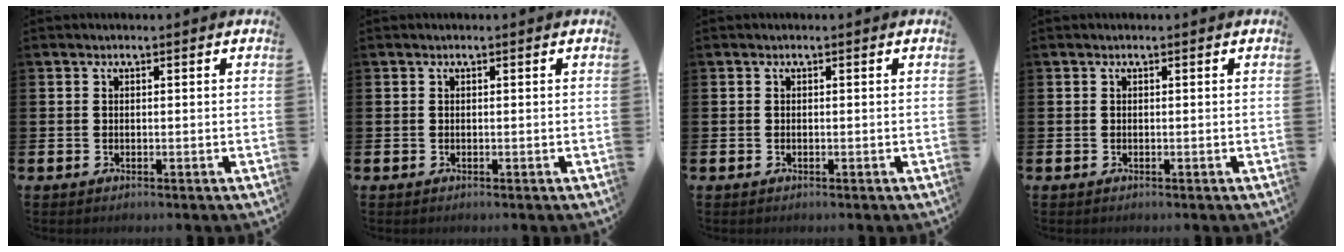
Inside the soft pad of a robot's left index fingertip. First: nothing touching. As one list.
[{"total": 0.0}, {"total": 0.0}, {"total": 0.0}]